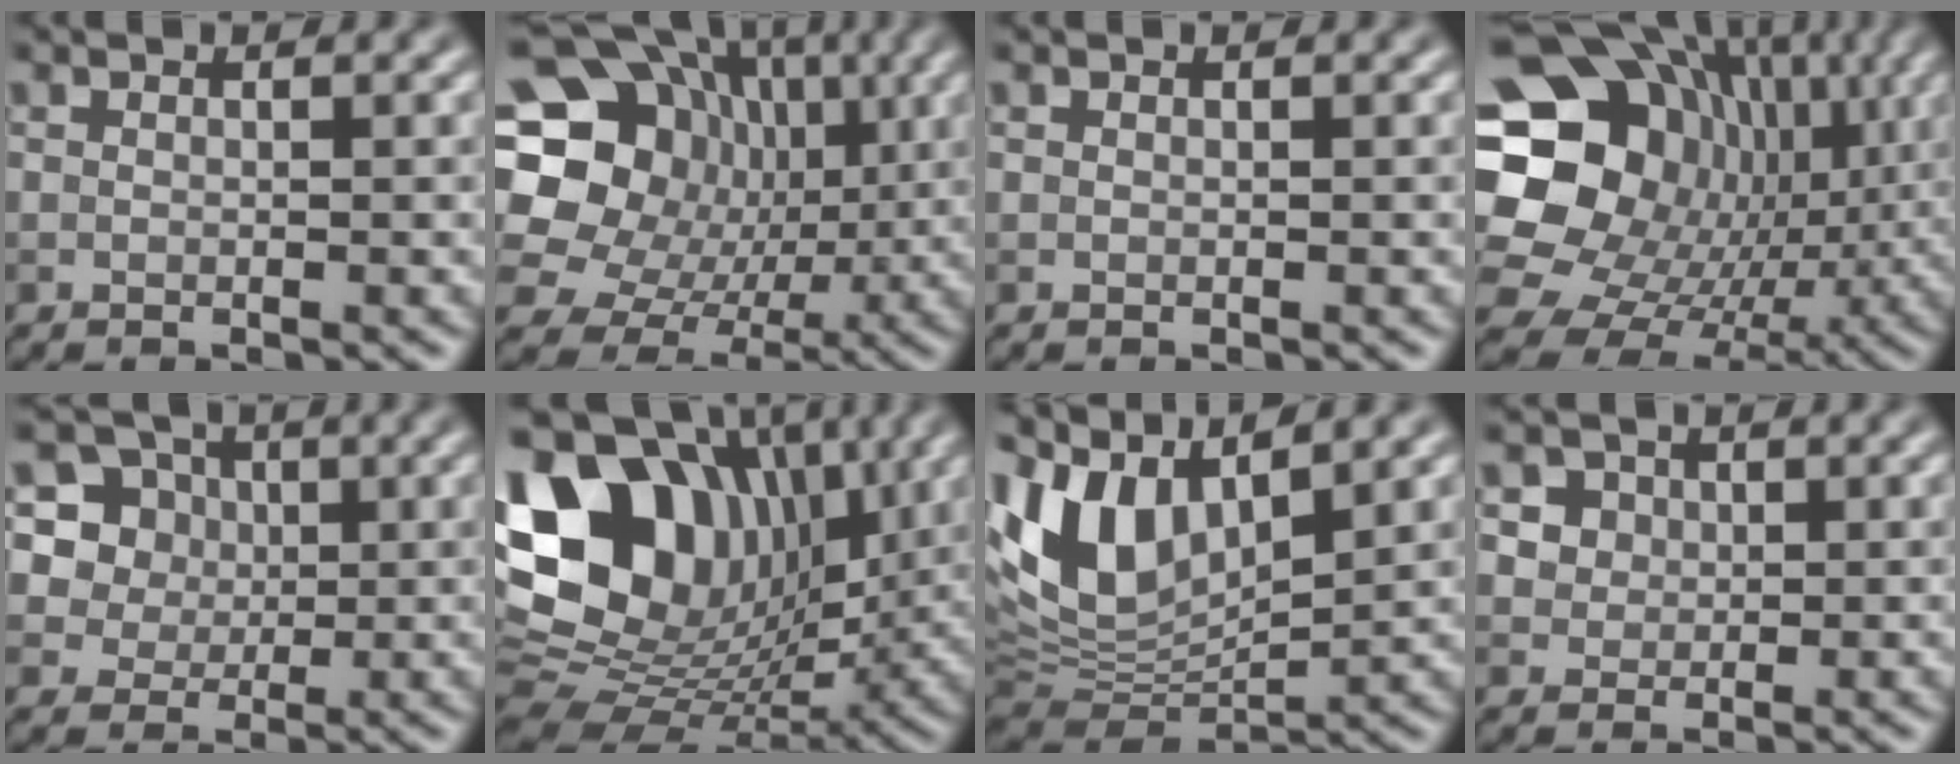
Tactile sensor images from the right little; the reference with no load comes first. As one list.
[{"total": 16.7, "force": [2.1, 14.6, 7.7], "torque": [-0.175, 0.031, 0.025]}, {"total": 0.0}, {"total": 21.7, "force": [3.8, 18.7, 10.2], "torque": [-0.206, 0.024, 0.061]}, {"total": 9.5, "force": [3.7, 8.0, 3.4], "torque": [-0.090, 0.022, 0.061]}, {"total": 16.5, "force": [4.4, 12.1, 10.4], "torque": [-0.213, 0.025, 0.075]}, {"total": 9.1, "force": [4.2, 4.7, 6.5], "torque": [-0.146, 0.003, 0.082]}, {"total": 4.3, "force": [2.0, 3.4, 1.7], "torque": [-0.032, 0.008, 0.032]}]